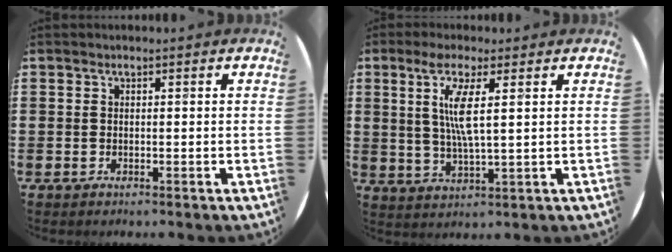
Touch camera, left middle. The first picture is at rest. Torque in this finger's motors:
{"motor_torque": [2.09, 0.04, 0.95, 0.13]}